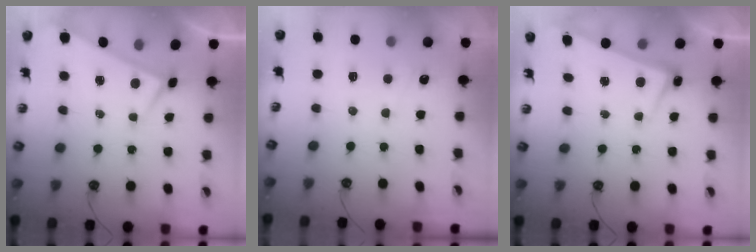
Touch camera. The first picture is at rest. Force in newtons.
{"total": 3.8, "press": 3.8, "slide": 0.5}
{"total": 2.4, "press": 2.3, "slide": 0.9}